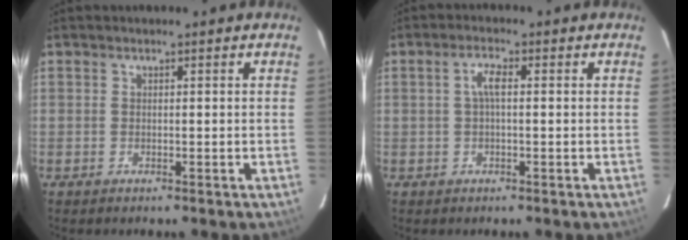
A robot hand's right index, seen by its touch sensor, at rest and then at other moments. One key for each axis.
{"total": 2.7, "fx": 0.3, "fy": 0.7, "fz": 2.6, "tx": -0.054, "ty": 0.007, "tz": 0.005}